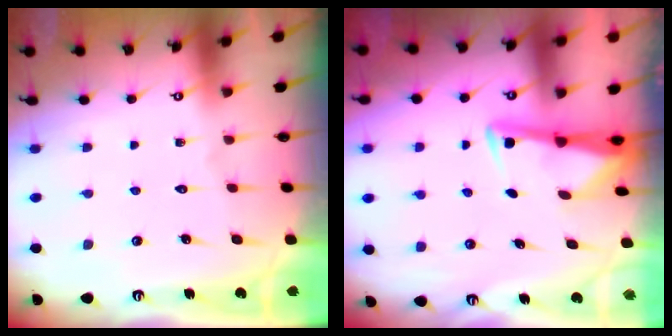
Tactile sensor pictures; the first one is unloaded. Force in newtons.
{"total": 3.0, "press": 2.9, "slide": 0.4}